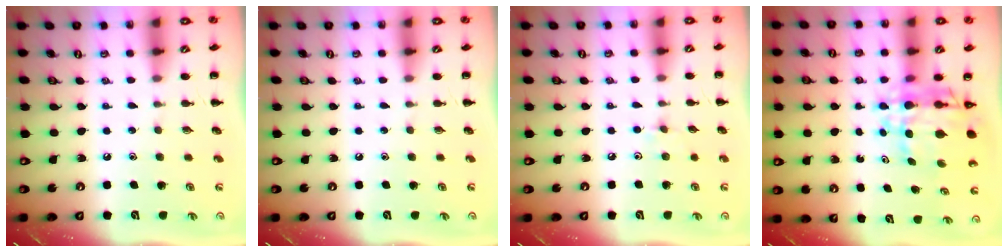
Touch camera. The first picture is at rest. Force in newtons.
{"total": 0.0}
{"total": 4.0, "press": 3.7, "slide": 1.4}
{"total": 9.2, "press": 8.6, "slide": 3.4}